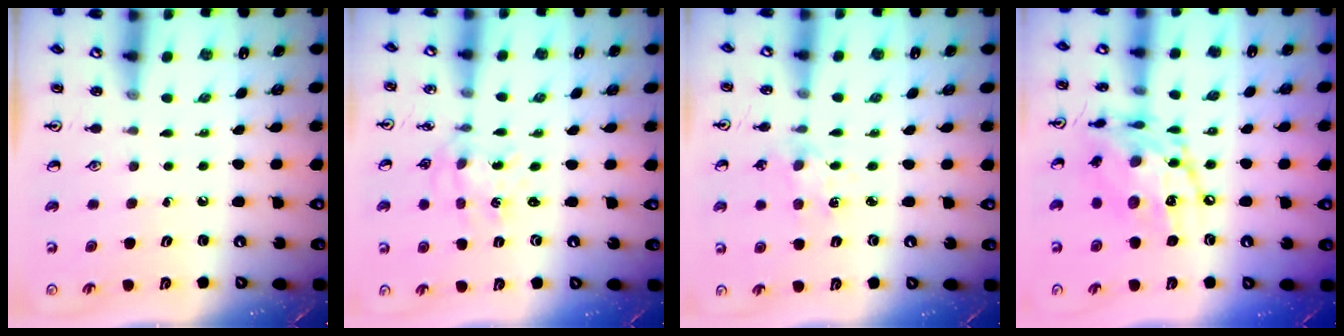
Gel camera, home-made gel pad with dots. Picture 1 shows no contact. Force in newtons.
{"total": 1.2, "press": 1.2, "slide": 0.2}
{"total": 2.5, "press": 2.4, "slide": 0.3}
{"total": 15.1, "press": 15.1, "slide": 1.1}